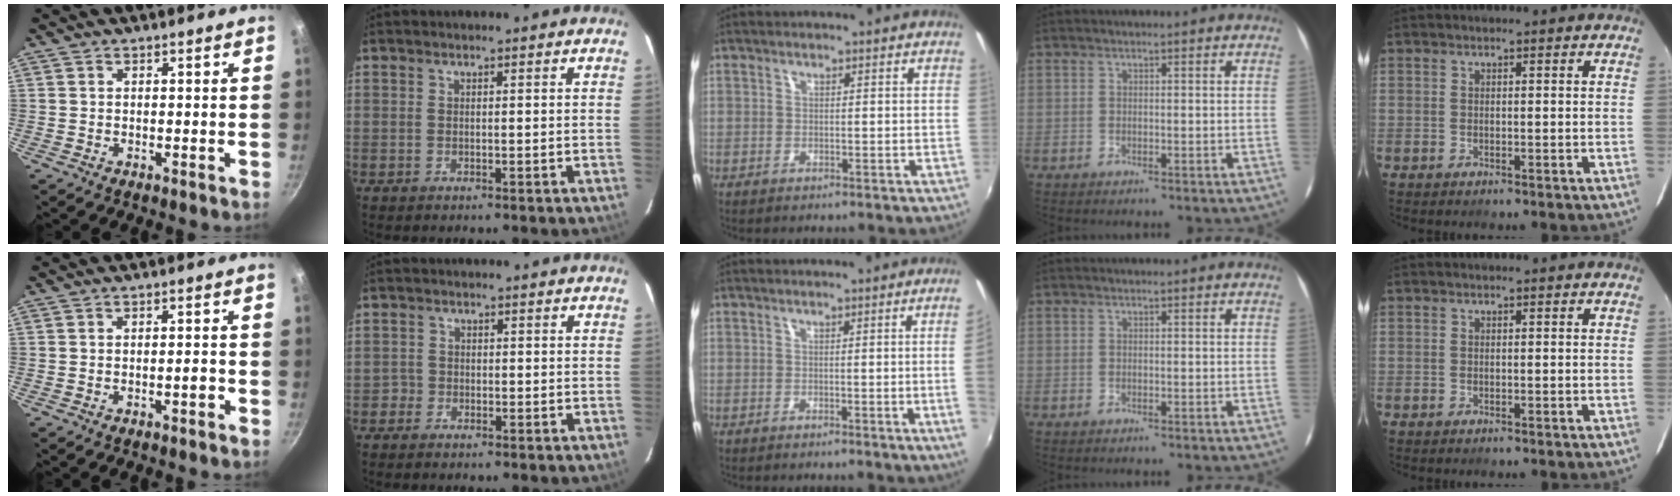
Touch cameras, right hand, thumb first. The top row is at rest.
{"thumb": {"total": 1.7, "force": [-1.0, 0.4, 1.3], "torque": [-0.016, 0.012, -0.014]}, "index": {"total": 1.6, "force": [-0.9, 1.4, -0.3], "torque": [0.003, 0.009, -0.019]}, "middle": {"total": 4.0, "force": [-0.1, -1.8, 3.6], "torque": [-0.062, -0.009, 0.005]}}